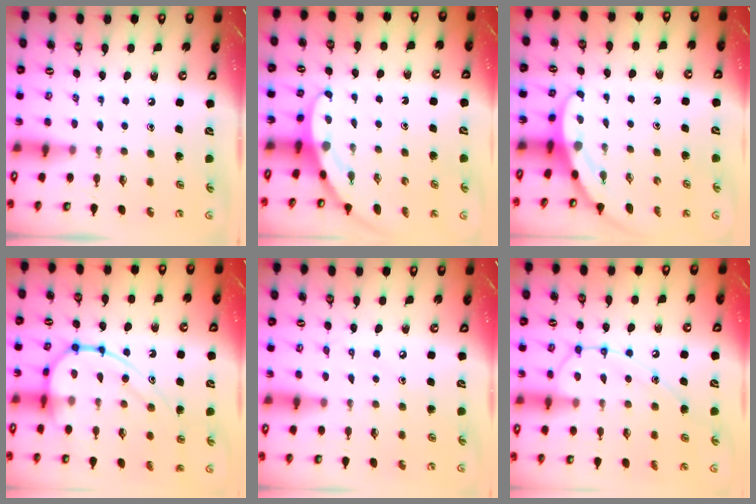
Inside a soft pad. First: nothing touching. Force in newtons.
{"total": 3.1, "press": 3.1, "slide": 0.1}
{"total": 3.1, "press": 3.1, "slide": 0.2}
{"total": 15.2, "press": 15.2, "slide": 0.8}
{"total": 6.2, "press": 6.2, "slide": 0.6}
{"total": 13.6, "press": 13.6, "slide": 1.4}